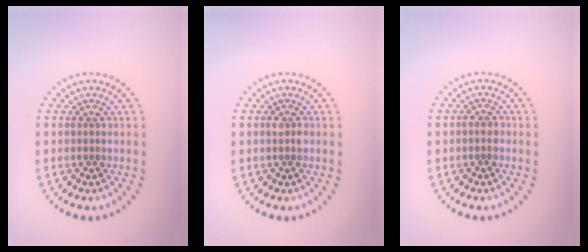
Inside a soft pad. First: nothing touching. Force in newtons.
{"total": 1.1, "press": 1.0, "slide": 0.4}
{"total": 1.1, "press": 1.0, "slide": 0.4}